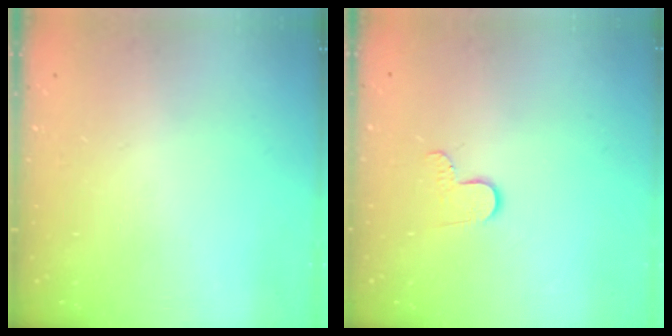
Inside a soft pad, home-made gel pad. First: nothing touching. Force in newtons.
{"total": 6.4, "press": 6.4, "slide": 0.5}